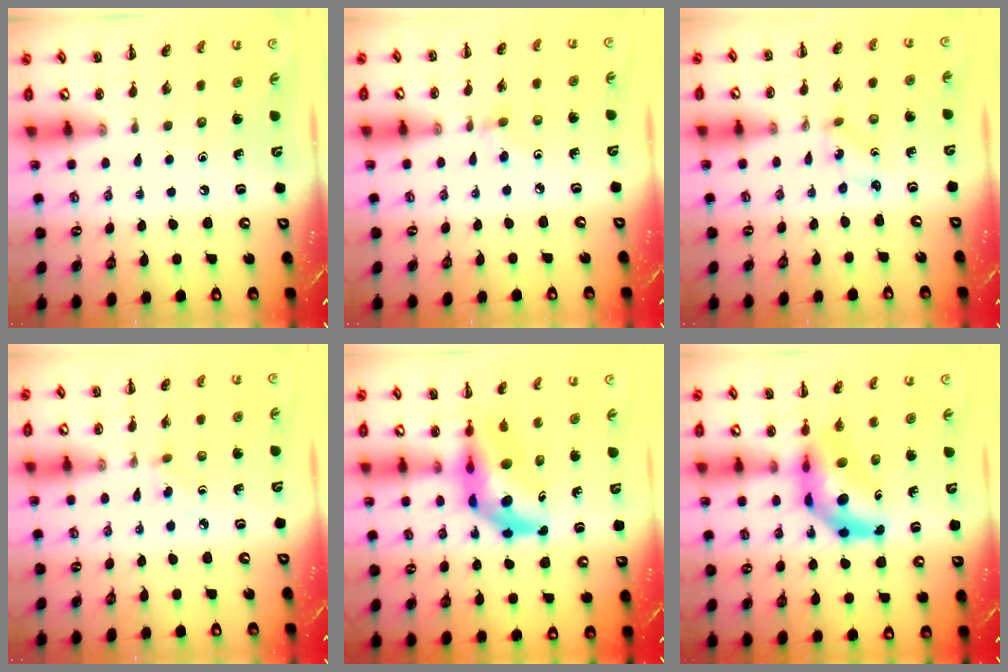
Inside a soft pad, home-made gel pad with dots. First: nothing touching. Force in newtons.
{"total": 2.6, "press": 2.4, "slide": 1.1}
{"total": 0.0}
{"total": 3.0, "press": 2.8, "slide": 1.1}
{"total": 7.7, "press": 7.1, "slide": 2.9}
{"total": 7.6, "press": 7.2, "slide": 2.3}